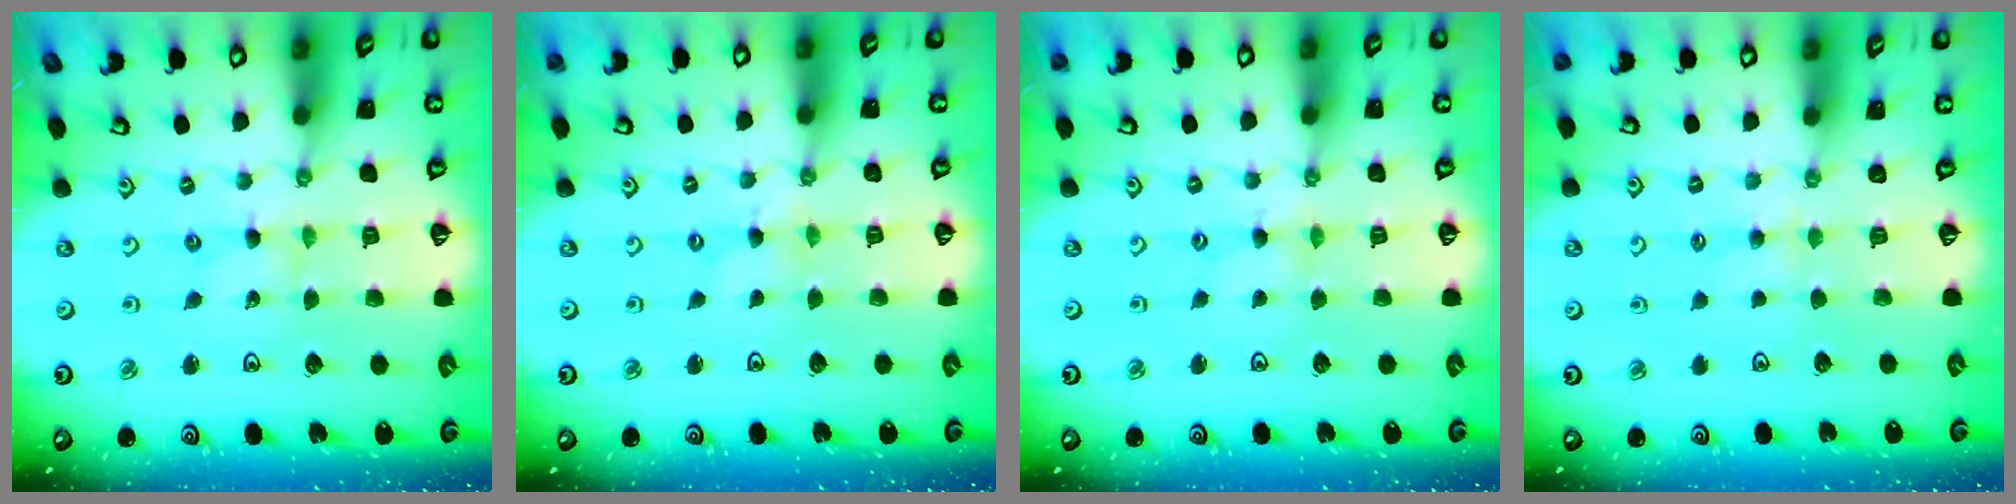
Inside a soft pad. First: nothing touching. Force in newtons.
{"total": 0.0}
{"total": 0.9, "press": 0.8, "slide": 0.2}
{"total": 2.3, "press": 2.2, "slide": 0.5}